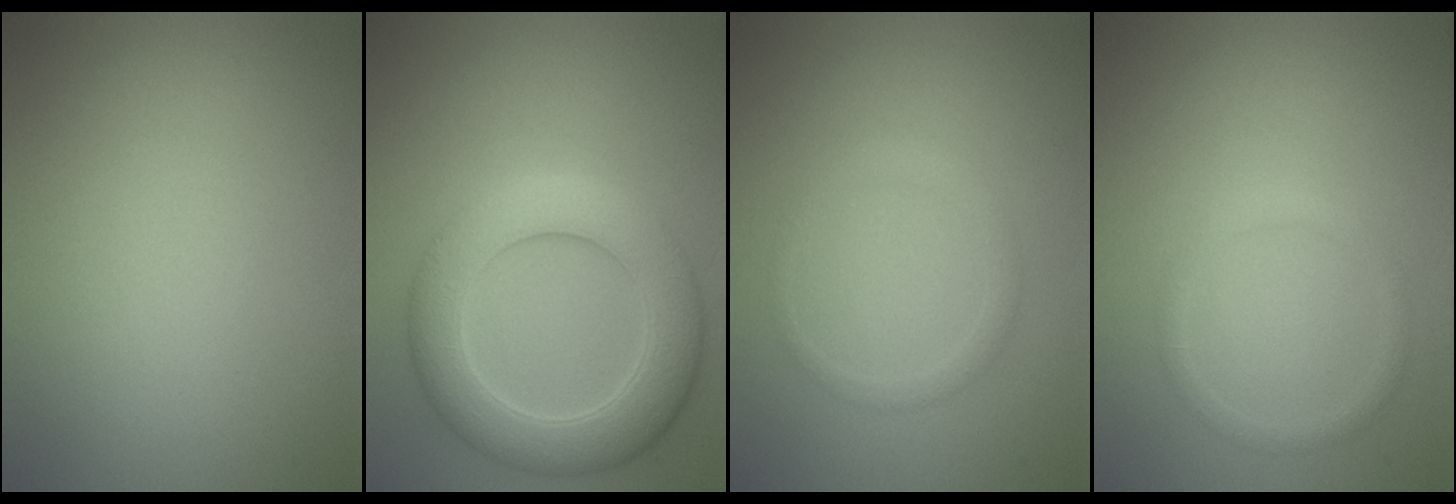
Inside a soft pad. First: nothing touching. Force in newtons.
{"total": 6.8, "press": 6.8, "slide": 0.2}
{"total": 1.2, "press": 1.2, "slide": 0.0}
{"total": 1.2, "press": 1.2, "slide": 0.0}